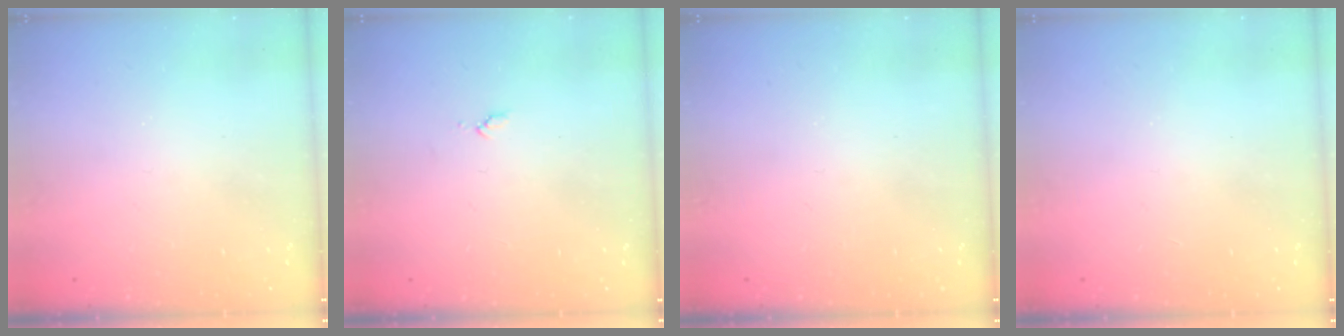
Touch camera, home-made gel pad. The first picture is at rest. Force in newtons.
{"total": 3.6, "press": 3.6, "slide": 0.4}
{"total": 0.0}
{"total": 1.1, "press": 1.1, "slide": 0.1}